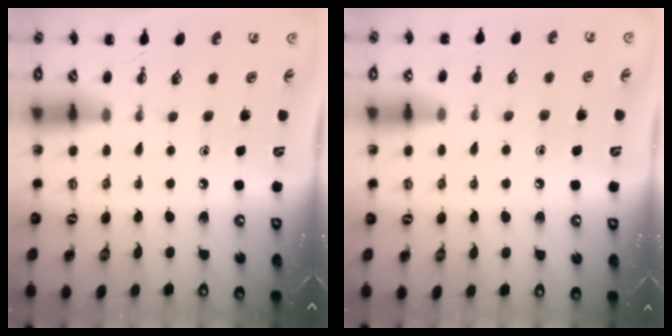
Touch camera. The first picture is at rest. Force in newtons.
{"total": 5.5, "press": 5.4, "slide": 1.5}